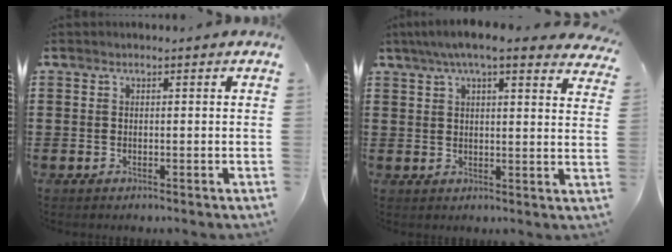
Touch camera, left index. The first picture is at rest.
{"total": 6.5, "force": [5.3, 0.4, 3.7], "torque": [-0.088, -0.008, 0.092]}